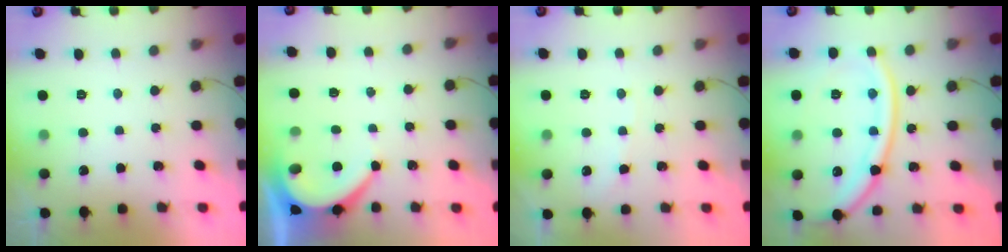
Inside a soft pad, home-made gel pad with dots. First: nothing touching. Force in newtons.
{"total": 5.3, "press": 5.3, "slide": 0.4}
{"total": 2.7, "press": 2.6, "slide": 0.4}
{"total": 18.6, "press": 18.5, "slide": 2.0}